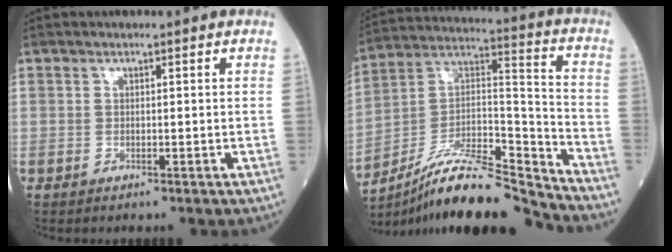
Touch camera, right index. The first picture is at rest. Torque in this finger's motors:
{"motor_torque": [0.86, -1.29, 0.47, 0.15]}